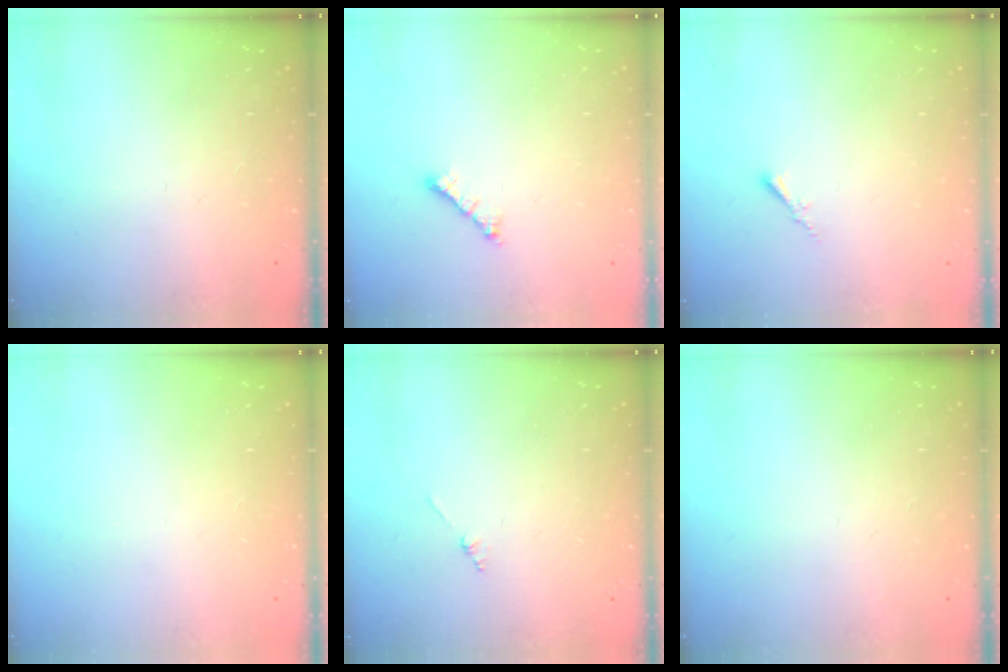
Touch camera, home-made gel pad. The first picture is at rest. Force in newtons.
{"total": 1.8, "press": 1.7, "slide": 0.6}
{"total": 0.5, "press": 0.4, "slide": 0.3}
{"total": 0.0}
{"total": 0.8, "press": 0.8, "slide": 0.2}
{"total": 0.0}